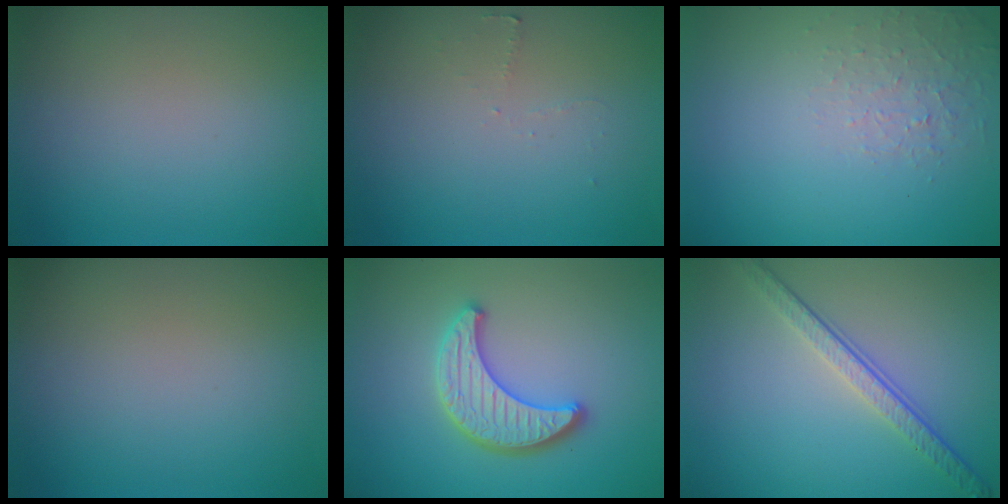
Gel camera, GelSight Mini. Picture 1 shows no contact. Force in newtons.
{"total": 0.9, "press": 0.8, "slide": 0.3}
{"total": 1.3, "press": 0.4, "slide": 1.2}
{"total": 0.0}
{"total": 3.8, "press": 3.7, "slide": 0.9}
{"total": 3.8, "press": 2.8, "slide": 2.7}